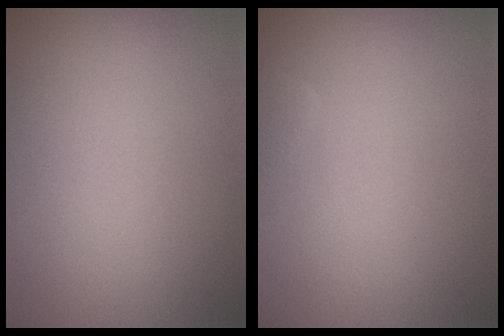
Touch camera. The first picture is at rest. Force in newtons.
{"total": 0.8, "press": 0.8, "slide": 0.0}